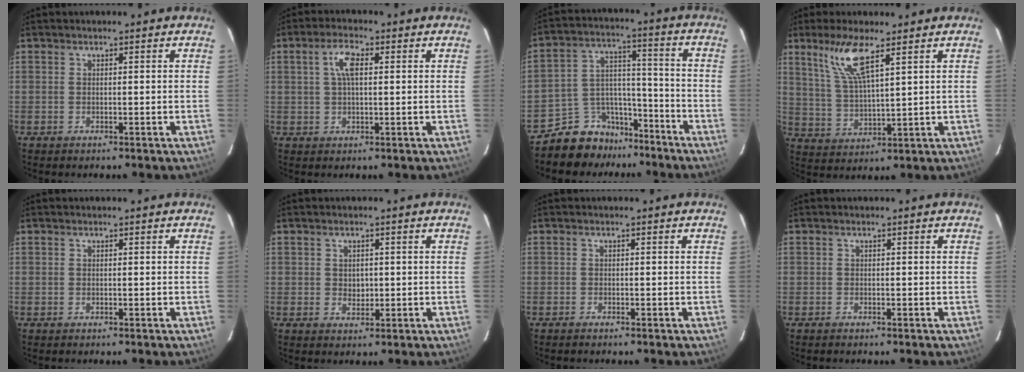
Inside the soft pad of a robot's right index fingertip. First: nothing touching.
{"total": 4.6, "force": [1.1, 1.8, 4.0], "torque": [-0.080, 0.012, 0.022]}
{"total": 11.1, "force": [-9.0, 6.4, 1.2], "torque": [-0.030, 0.062, -0.141]}
{"total": 8.8, "force": [5.3, 1.4, 6.9], "torque": [-0.145, -0.002, 0.114]}
{"total": 0.0}
{"total": 2.2, "force": [0.1, 2.0, 1.0], "torque": [-0.012, 0.000, 0.005]}
{"total": 0.7, "force": [-0.6, 0.1, 0.2], "torque": [-0.005, -0.001, -0.013]}
{"total": 0.0}